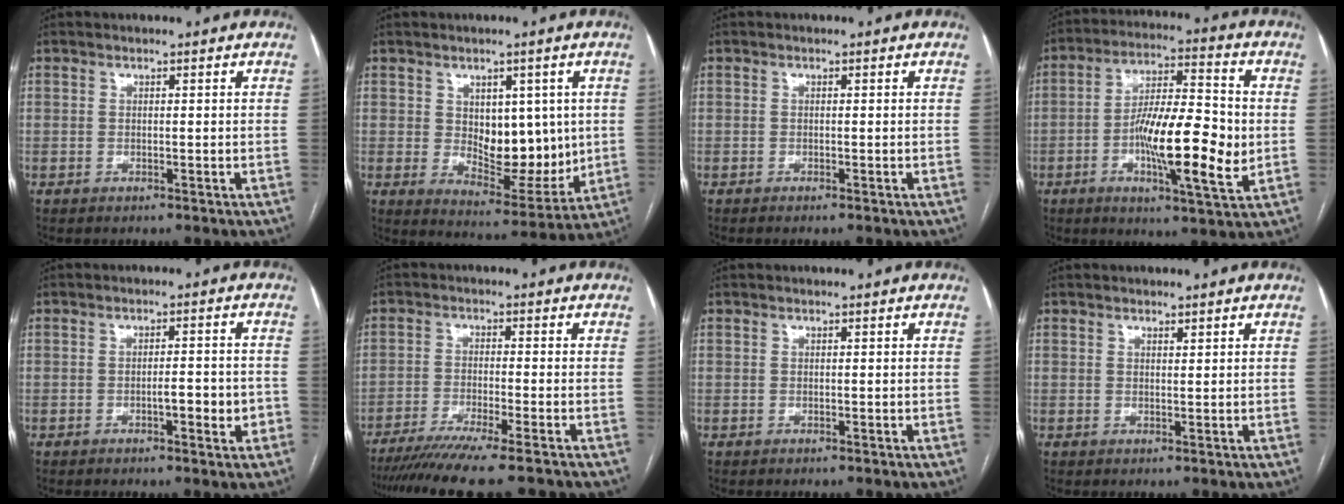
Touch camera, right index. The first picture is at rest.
{"total": 11.1, "force": [1.1, 6.0, 9.2], "torque": [-0.131, -0.006, 0.035]}
{"total": 0.8, "force": [-0.6, 0.0, 0.5], "torque": [-0.009, -0.001, -0.010]}
{"total": 15.6, "force": [-2.7, 2.9, 15.1], "torque": [-0.258, -0.002, -0.047]}
{"total": 4.5, "force": [-1.7, 1.1, 4.1], "torque": [-0.058, 0.006, -0.021]}
{"total": 12.5, "force": [-10.5, -0.6, 6.8], "torque": [-0.086, -0.034, -0.163]}
{"total": 0.0}
{"total": 0.8, "force": [0.6, 0.2, 0.4], "torque": [-0.009, -0.004, 0.011]}